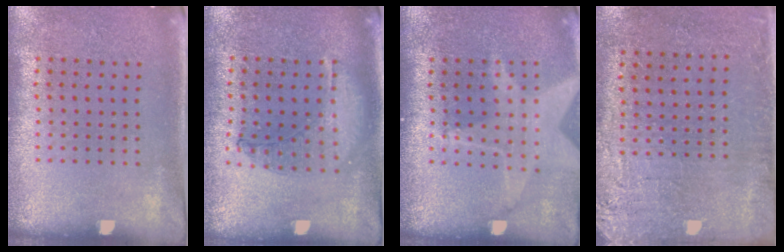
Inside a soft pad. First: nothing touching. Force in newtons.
{"total": 0.9, "press": 0.9, "slide": 0.2}
{"total": 1.8, "press": 1.5, "slide": 1.1}
{"total": 2.8, "press": 2.5, "slide": 1.1}